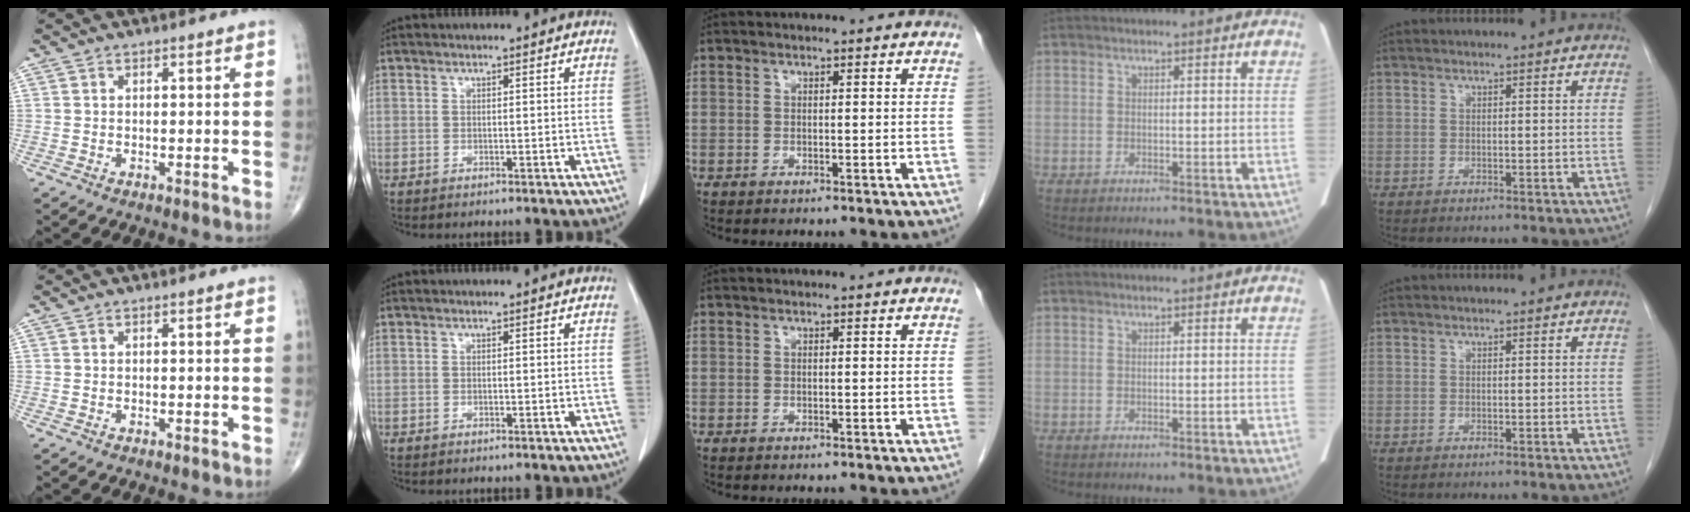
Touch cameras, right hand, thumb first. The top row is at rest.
{}